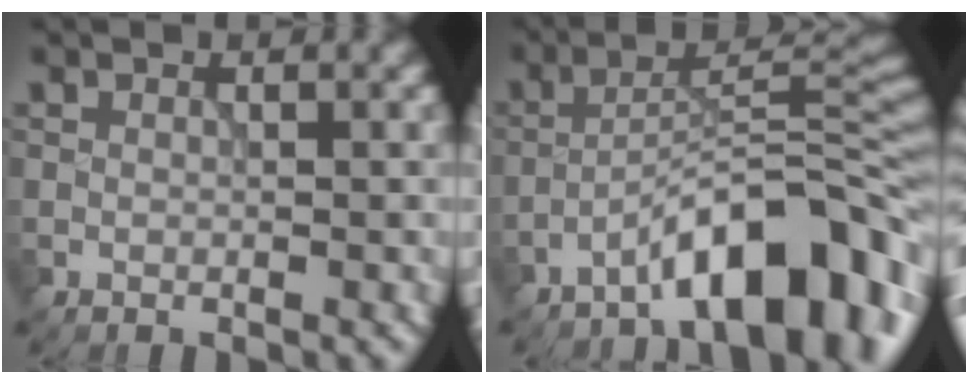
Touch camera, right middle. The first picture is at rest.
{"total": 10.3, "force": [-6.3, 2.7, 7.7], "torque": [-0.102, 0.028, -0.104]}